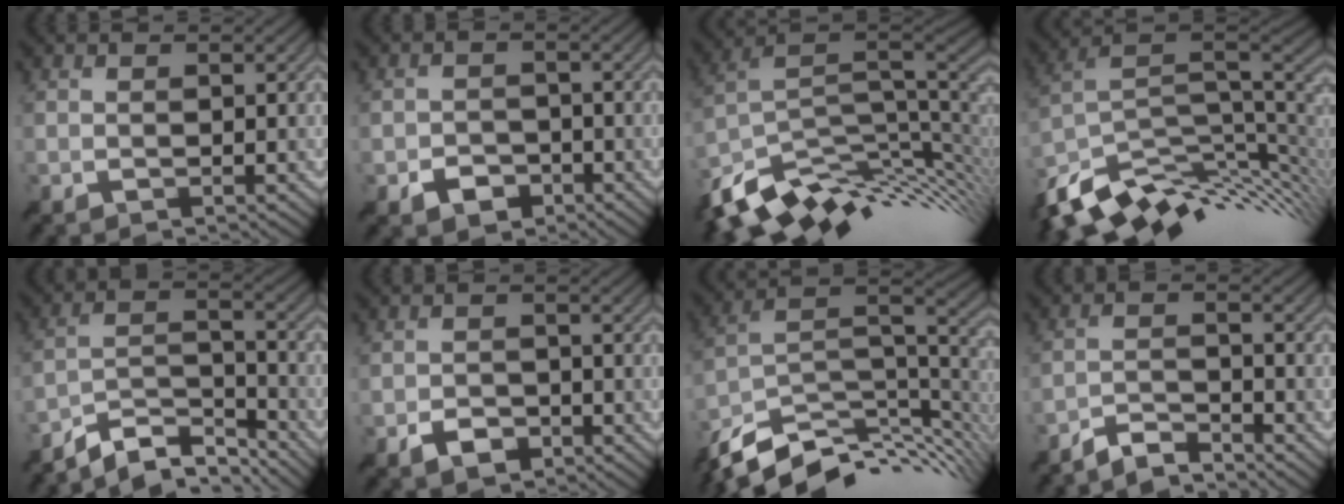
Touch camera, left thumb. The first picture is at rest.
{"total": 3.4, "force": [-2.0, 2.5, 1.3], "torque": [-0.019, -0.006, -0.038]}
{"total": 14.0, "force": [-5.2, 7.7, 10.5], "torque": [-0.221, -0.028, -0.083]}
{"total": 13.8, "force": [-6.2, 6.9, 10.1], "torque": [-0.216, -0.027, -0.105]}
{"total": 7.8, "force": [-6.8, 2.3, 3.1], "torque": [-0.056, 0.002, -0.131]}
{"total": 3.2, "force": [-1.8, 2.2, 1.4], "torque": [-0.024, -0.005, -0.034]}
{"total": 12.9, "force": [-7.6, 5.7, 8.7], "torque": [-0.196, -0.014, -0.128]}
{"total": 4.0, "force": [-3.7, 0.6, 1.1], "torque": [-0.018, 0.000, -0.080]}